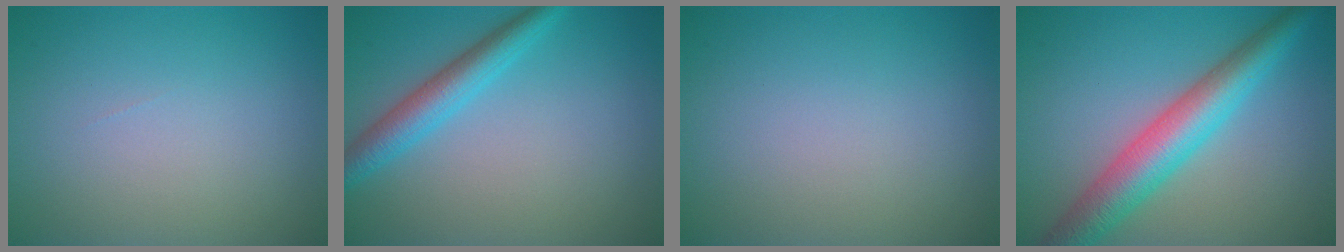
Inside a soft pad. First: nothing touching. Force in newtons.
{"total": 3.6, "press": 3.6, "slide": 0.2}
{"total": 0.0}
{"total": 6.6, "press": 6.6, "slide": 0.1}